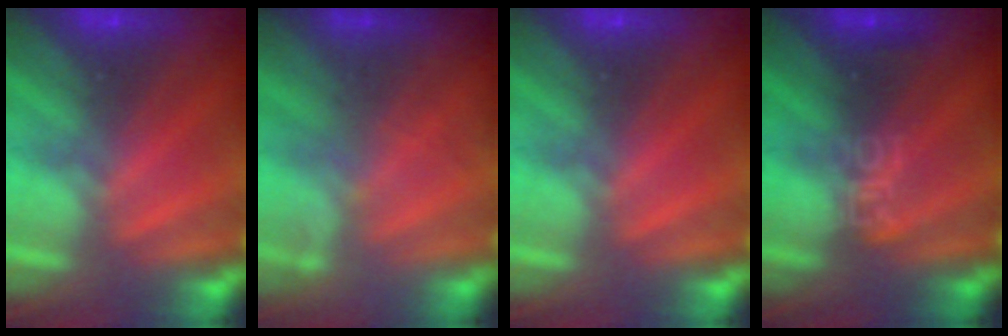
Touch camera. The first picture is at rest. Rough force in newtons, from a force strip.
{"total": 1.8}
{"total": 0.0}
{"total": 3.3}